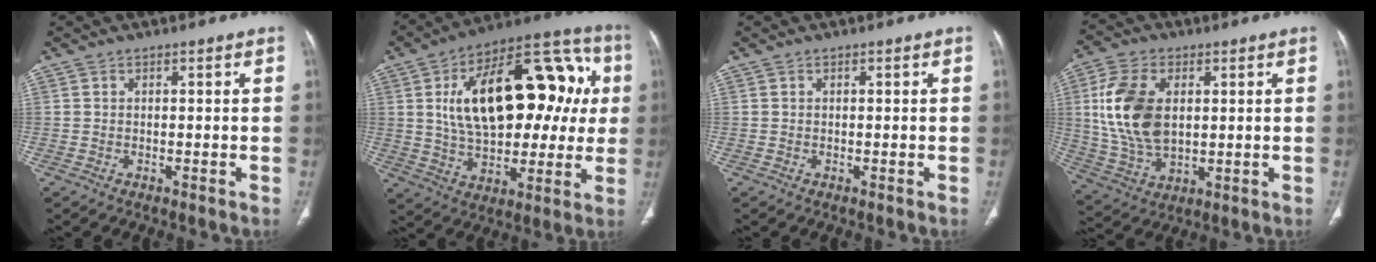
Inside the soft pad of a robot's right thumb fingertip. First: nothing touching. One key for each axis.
{"total": 28.4, "fx": 4.9, "fy": 15.2, "fz": 23.5, "tx": -0.332, "ty": 0.030, "tz": 0.076}
{"total": 0.0}
{"total": 14.9, "fx": 2.4, "fy": 9.2, "fz": 11.5, "tx": -0.227, "ty": -0.006, "tz": 0.053}